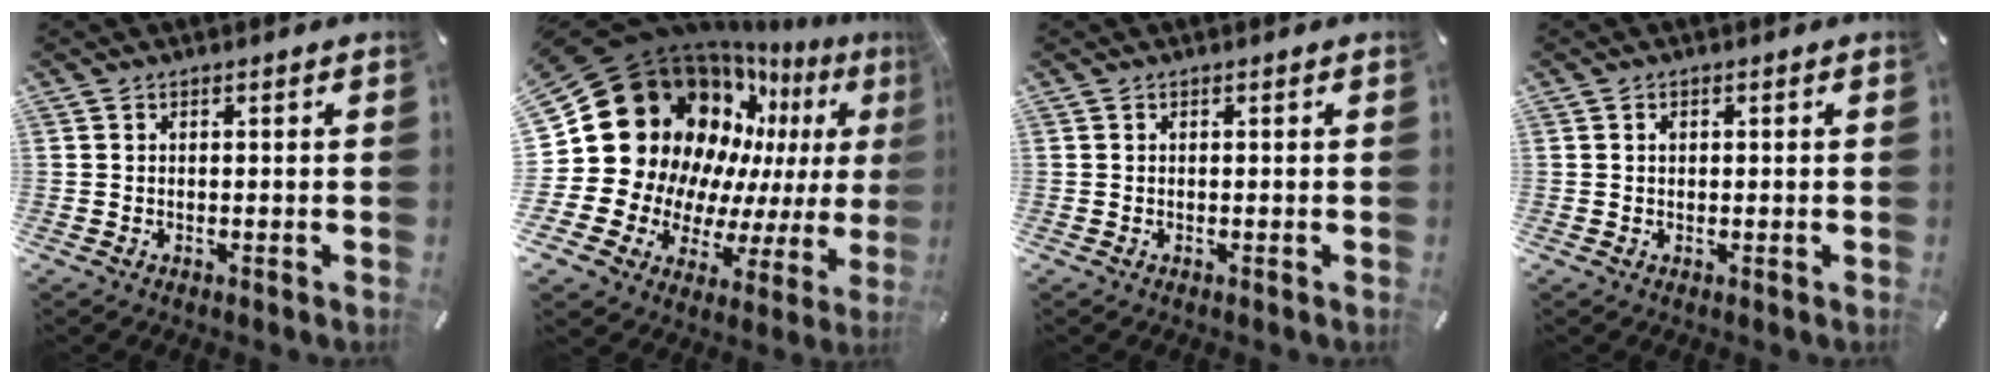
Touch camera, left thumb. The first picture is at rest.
{"total": 22.9, "force": [9.7, 17.0, 11.9], "torque": [-0.188, -0.111, 0.216]}
{"total": 0.0}
{"total": 0.9, "force": [0.2, 0.6, 0.5], "torque": [-0.012, 0.003, 0.003]}